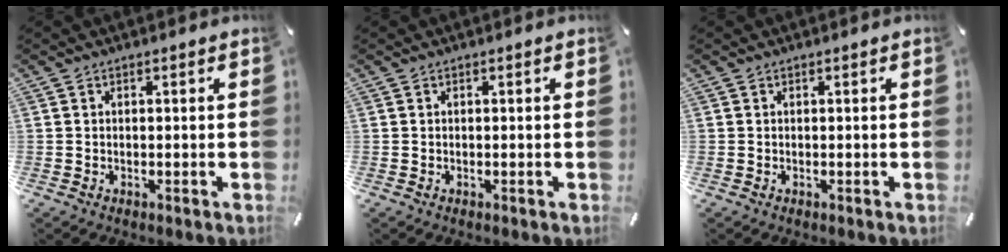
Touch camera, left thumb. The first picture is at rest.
{"total": 0.0}
{"total": 0.0}